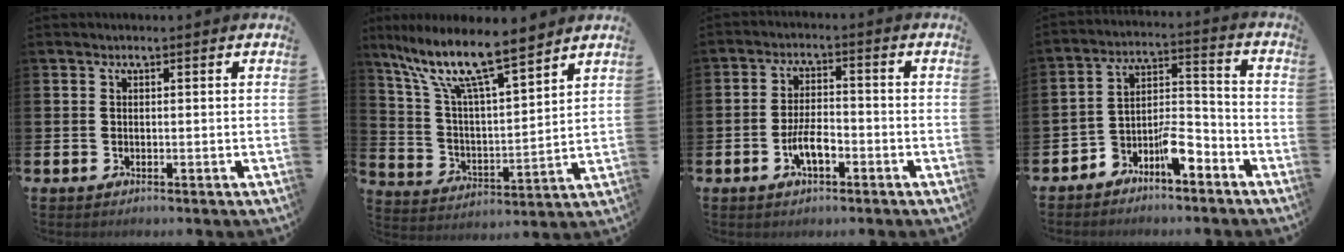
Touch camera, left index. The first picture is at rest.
{"total": 11.6, "force": [9.6, 1.9, 6.1], "torque": [-0.150, -0.056, 0.162]}
{"total": 4.5, "force": [-1.8, 1.9, 3.7], "torque": [-0.065, 0.003, -0.035]}
{"total": 6.8, "force": [-5.1, 2.1, 4.0], "torque": [-0.073, 0.000, -0.097]}